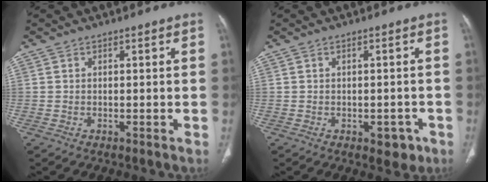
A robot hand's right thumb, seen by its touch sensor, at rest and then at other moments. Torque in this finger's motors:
{"motor_torque": [0.16, 0.28, -0.10, 0.26, 0.05]}